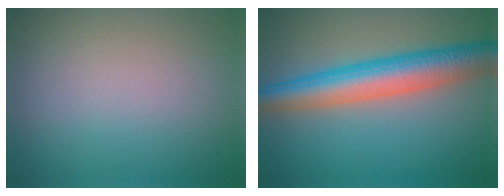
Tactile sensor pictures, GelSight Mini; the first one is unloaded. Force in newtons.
{"total": 7.6, "press": 7.6, "slide": 0.2}